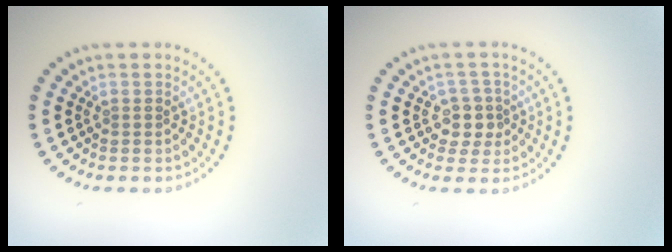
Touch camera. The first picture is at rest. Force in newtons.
{"total": 2.4, "press": 2.1, "slide": 1.2}